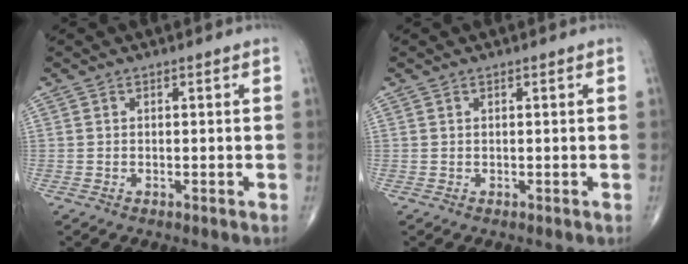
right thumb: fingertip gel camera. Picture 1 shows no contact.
{"total": 0.0}